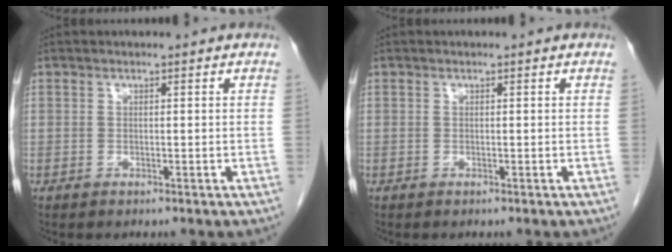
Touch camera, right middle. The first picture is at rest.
{"total": 0.0}